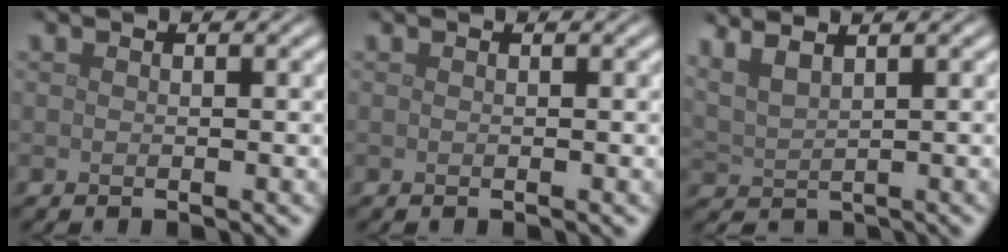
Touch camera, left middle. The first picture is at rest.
{"total": 0.0}
{"total": 3.3, "force": [2.7, 1.0, 1.7], "torque": [-0.043, 0.008, 0.054]}